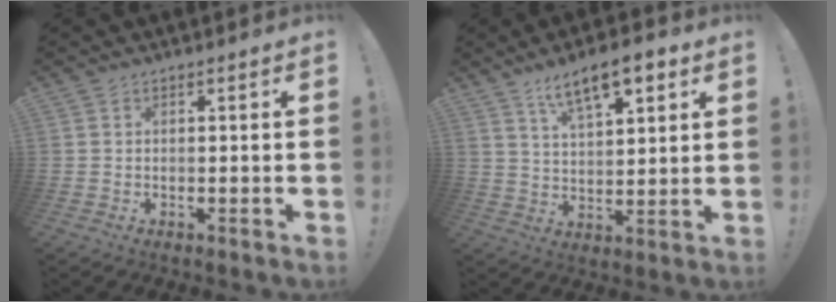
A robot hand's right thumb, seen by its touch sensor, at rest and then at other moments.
{"total": 11.9, "force": [7.3, 4.3, 8.3], "torque": [-0.125, -0.033, 0.122]}